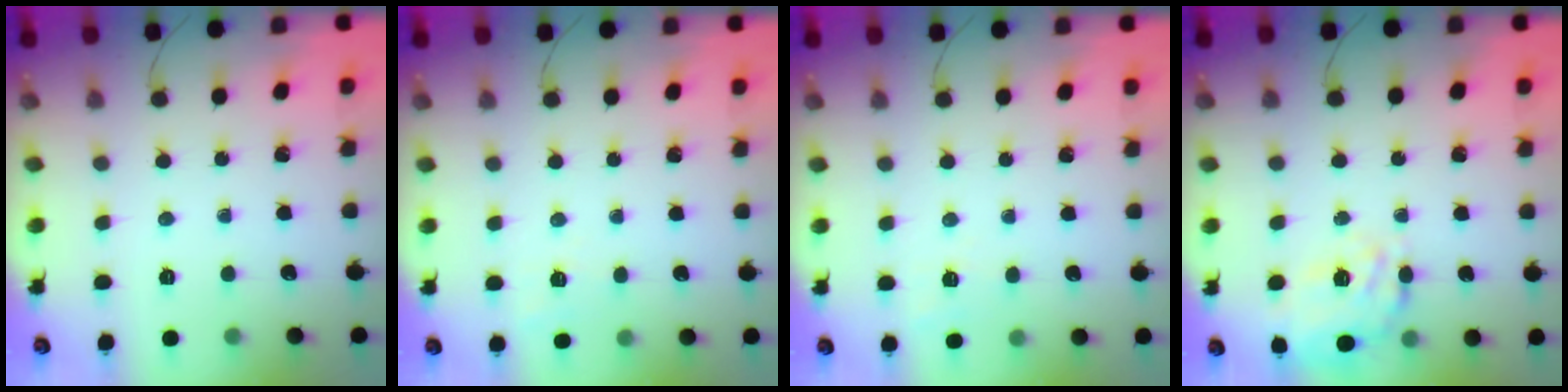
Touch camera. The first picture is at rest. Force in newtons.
{"total": 4.5, "press": 4.2, "slide": 1.7}
{"total": 4.5, "press": 4.2, "slide": 1.7}
{"total": 12.7, "press": 12.3, "slide": 3.2}